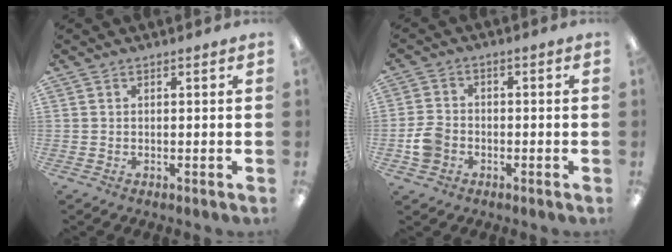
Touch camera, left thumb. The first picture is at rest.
{"total": 5.3, "force": [-1.9, 4.2, 2.6], "torque": [-0.054, 0.012, -0.036]}